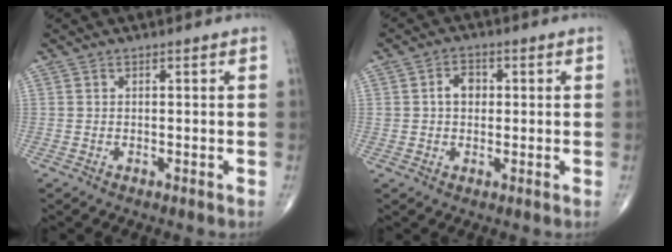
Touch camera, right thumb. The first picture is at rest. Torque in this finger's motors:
{"motor_torque": [-0.13, -0.14, 0.38, -0.07, 0.04]}